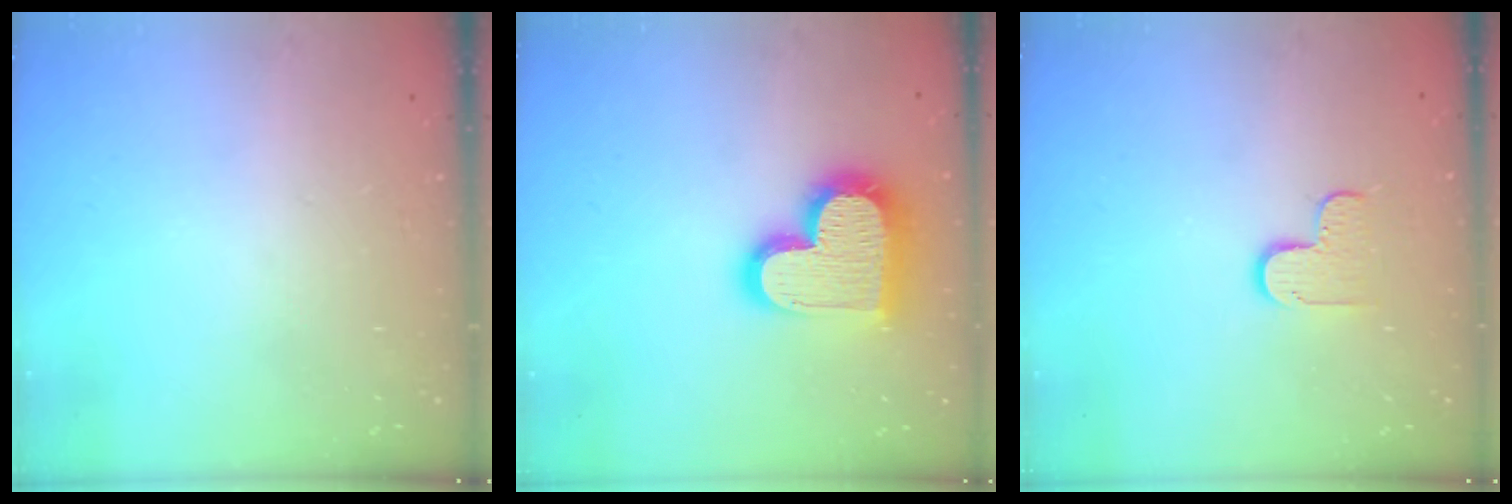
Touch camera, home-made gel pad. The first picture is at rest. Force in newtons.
{"total": 20.7, "press": 20.7, "slide": 1.5}
{"total": 6.1, "press": 6.1, "slide": 0.4}